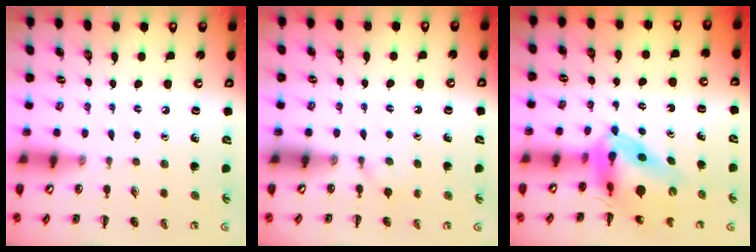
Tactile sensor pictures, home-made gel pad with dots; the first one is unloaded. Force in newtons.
{"total": 1.9, "press": 1.7, "slide": 0.9}
{"total": 9.9, "press": 9.5, "slide": 2.8}